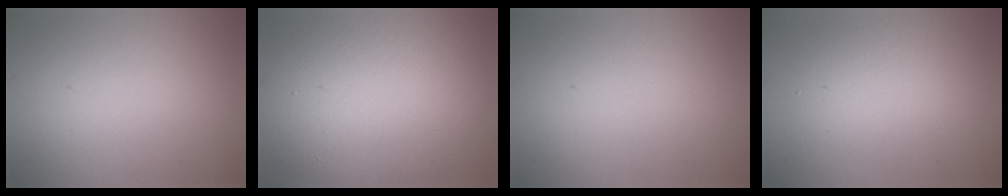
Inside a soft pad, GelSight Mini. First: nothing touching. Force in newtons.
{"total": 12.7, "press": 12.7, "slide": 0.6}
{"total": 0.0}
{"total": 2.0, "press": 2.0, "slide": 0.2}